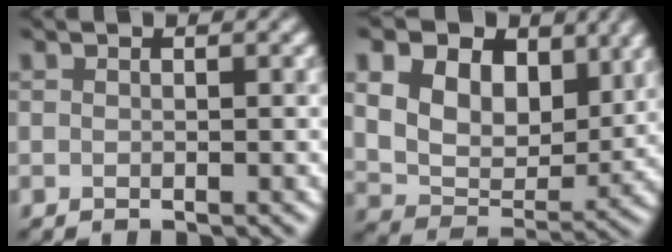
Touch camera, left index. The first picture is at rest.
{"total": 11.8, "force": [4.9, 8.0, 7.2], "torque": [-0.146, 0.009, 0.089]}